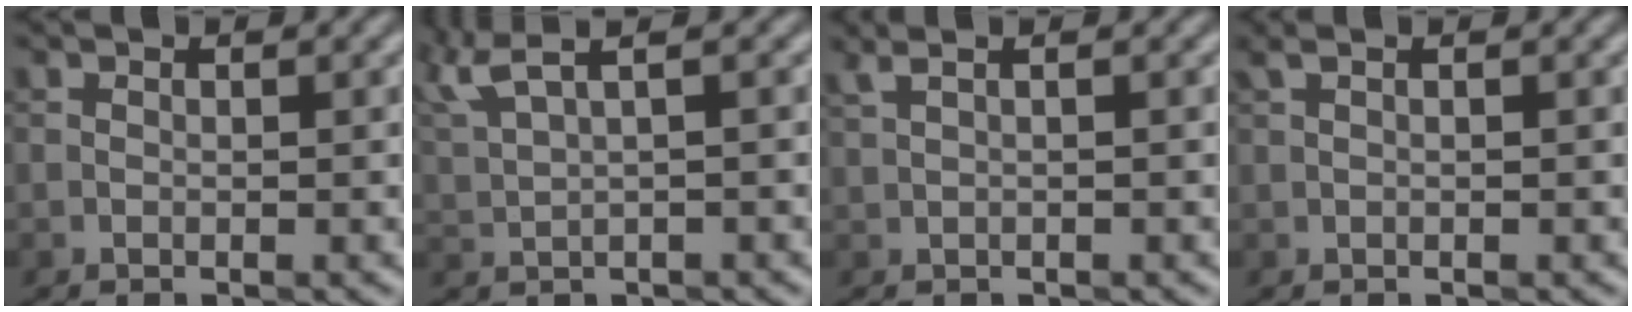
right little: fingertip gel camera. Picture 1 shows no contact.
{"total": 4.1, "force": [3.0, 1.1, 2.6], "torque": [-0.061, 0.013, 0.059]}
{"total": 0.8, "force": [0.4, 0.2, 0.7], "torque": [-0.010, 0.006, 0.009]}
{"total": 0.0}